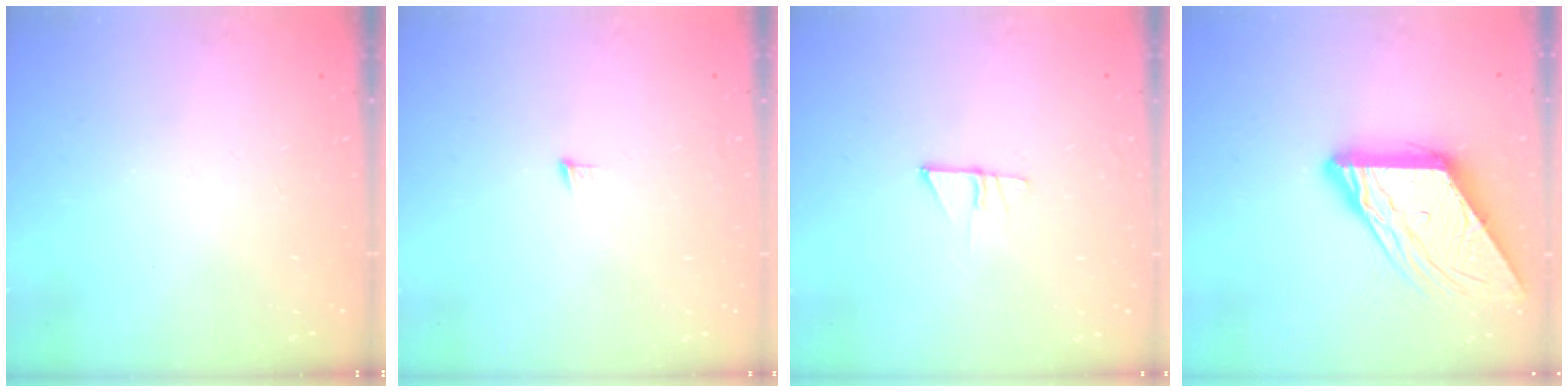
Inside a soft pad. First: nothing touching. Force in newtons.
{"total": 3.6, "press": 3.5, "slide": 0.3}
{"total": 7.0, "press": 7.0, "slide": 0.5}
{"total": 13.1, "press": 13.1, "slide": 1.3}